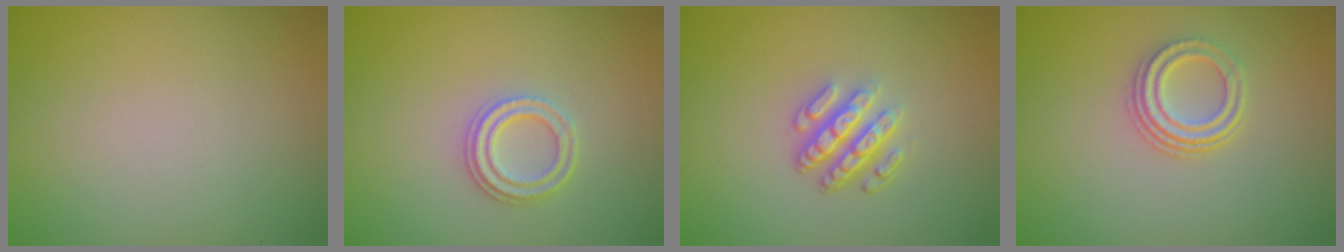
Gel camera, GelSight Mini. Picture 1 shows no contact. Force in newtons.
{"total": 2.3, "press": 2.2, "slide": 0.8}
{"total": 3.6, "press": 2.7, "slide": 2.4}
{"total": 3.0, "press": 2.2, "slide": 2.1}